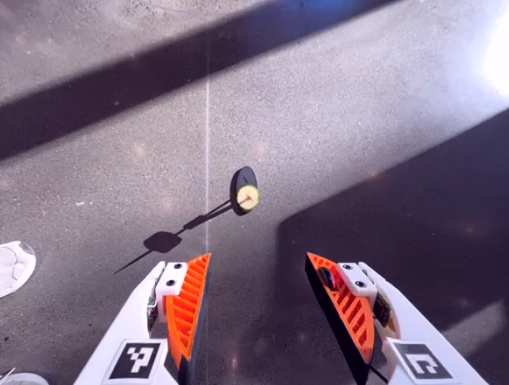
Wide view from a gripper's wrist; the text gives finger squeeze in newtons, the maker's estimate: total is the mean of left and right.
{"total": 0.0}